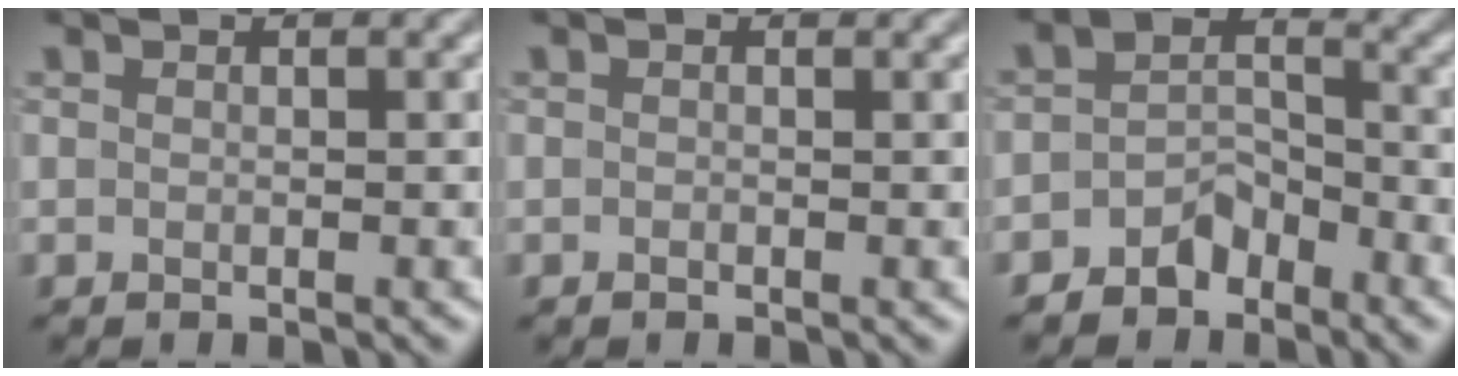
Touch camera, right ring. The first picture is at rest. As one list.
[{"total": 0.0}, {"total": 4.1, "force": [-2.5, 2.9, 1.5], "torque": [-0.009, 0.012, -0.054]}]